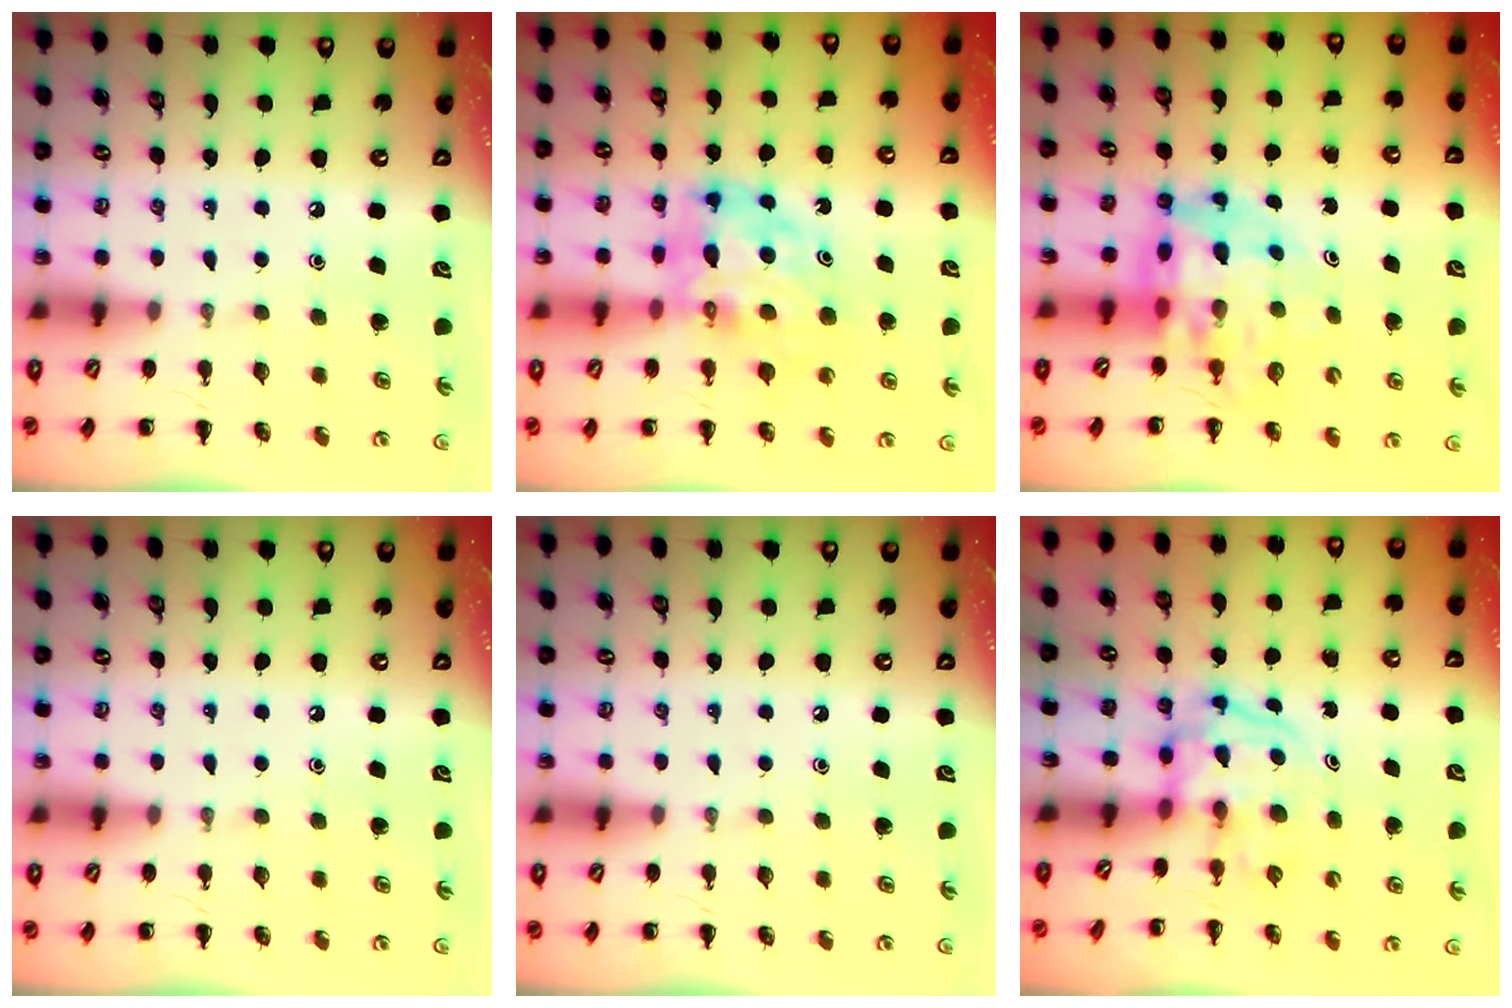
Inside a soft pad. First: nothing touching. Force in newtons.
{"total": 10.3, "press": 9.8, "slide": 3.1}
{"total": 10.6, "press": 10.1, "slide": 3.3}
{"total": 0.0}
{"total": 0.0}
{"total": 3.8, "press": 3.7, "slide": 0.5}